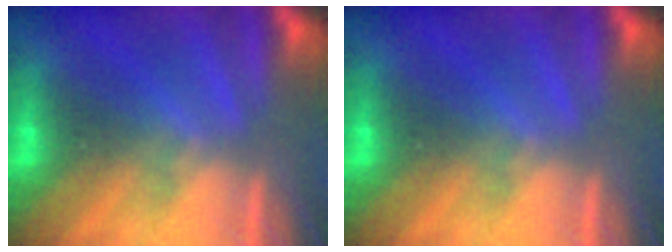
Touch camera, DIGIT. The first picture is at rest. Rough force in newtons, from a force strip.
{"total": 0.0}